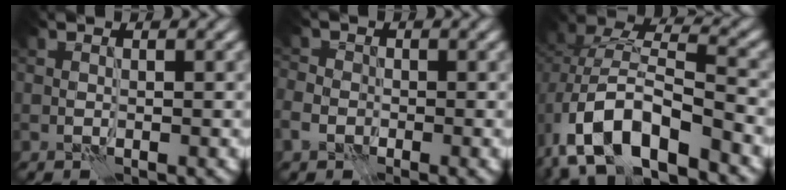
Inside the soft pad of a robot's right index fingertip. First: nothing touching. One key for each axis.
{"total": 2.4, "fx": -1.6, "fy": 1.6, "fz": 0.8, "tx": -0.015, "ty": -0.001, "tz": -0.035}
{"total": 10.5, "fx": -5.3, "fy": 5.6, "fz": 7.2, "tx": -0.139, "ty": -0.002, "tz": -0.091}